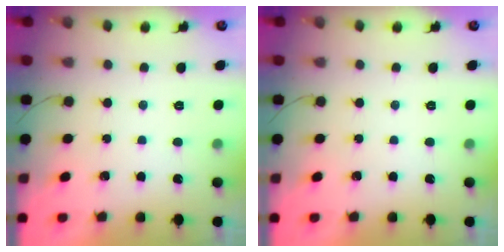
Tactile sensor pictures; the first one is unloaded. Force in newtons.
{"total": 0.0}